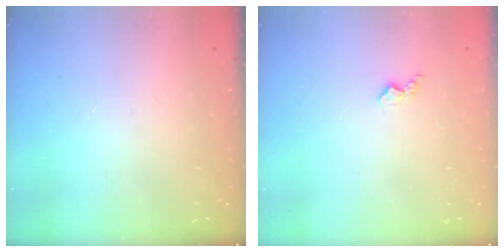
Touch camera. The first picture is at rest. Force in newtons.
{"total": 2.9, "press": 2.9, "slide": 0.5}